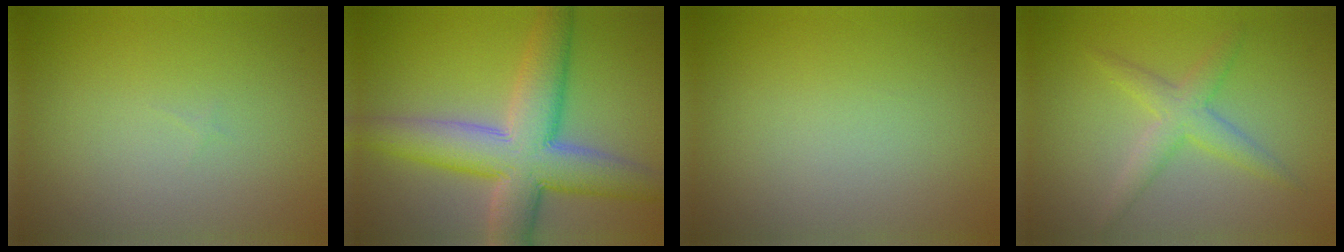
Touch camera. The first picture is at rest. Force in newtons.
{"total": 9.6, "press": 9.6, "slide": 0.4}
{"total": 0.0}
{"total": 2.9, "press": 2.9, "slide": 0.0}